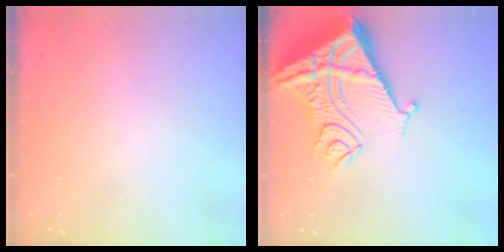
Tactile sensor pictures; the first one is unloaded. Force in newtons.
{"total": 20.1, "press": 19.9, "slide": 2.1}